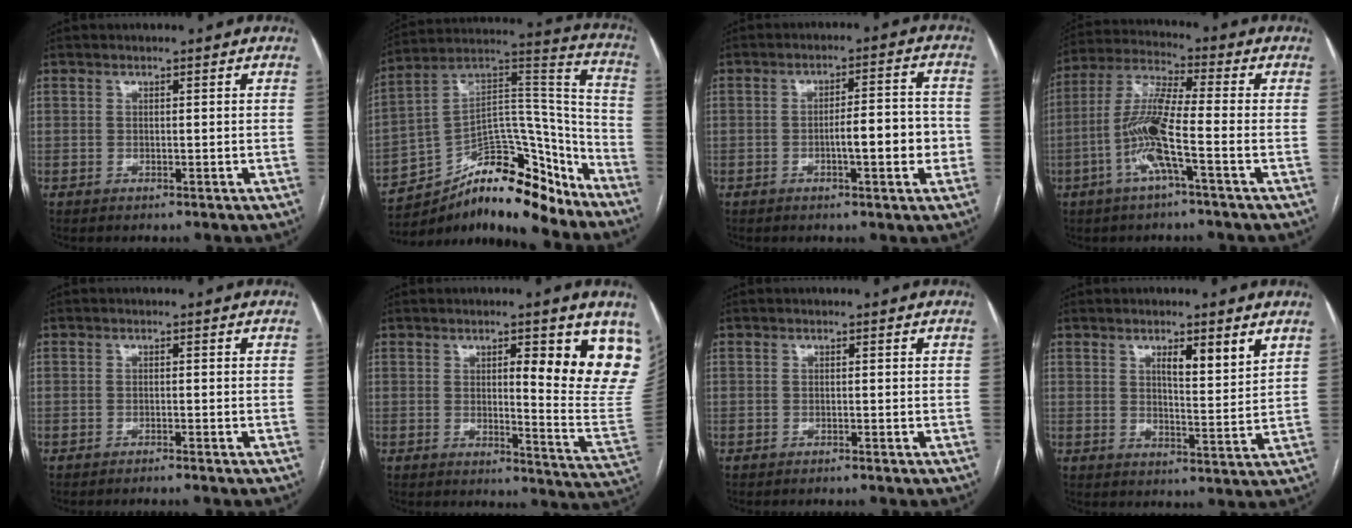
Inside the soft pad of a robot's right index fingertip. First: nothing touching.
{"total": 23.8, "force": [-18.3, 8.1, 12.9], "torque": [-0.194, 0.046, -0.292]}
{"total": 7.6, "force": [-1.9, 1.6, 7.2], "torque": [-0.106, 0.018, -0.025]}
{"total": 10.3, "force": [-3.3, 0.3, 9.8], "torque": [-0.207, 0.006, -0.072]}
{"total": 2.6, "force": [-2.3, -0.7, 1.1], "torque": [-0.007, 0.004, -0.031]}
{"total": 13.9, "force": [6.2, 2.0, 12.3], "torque": [-0.120, -0.034, 0.069]}
{"total": 1.4, "force": [-1.2, -0.3, 0.6], "torque": [-0.006, 0.003, -0.017]}
{"total": 5.9, "force": [3.4, 0.8, 4.8], "torque": [-0.073, -0.007, 0.050]}